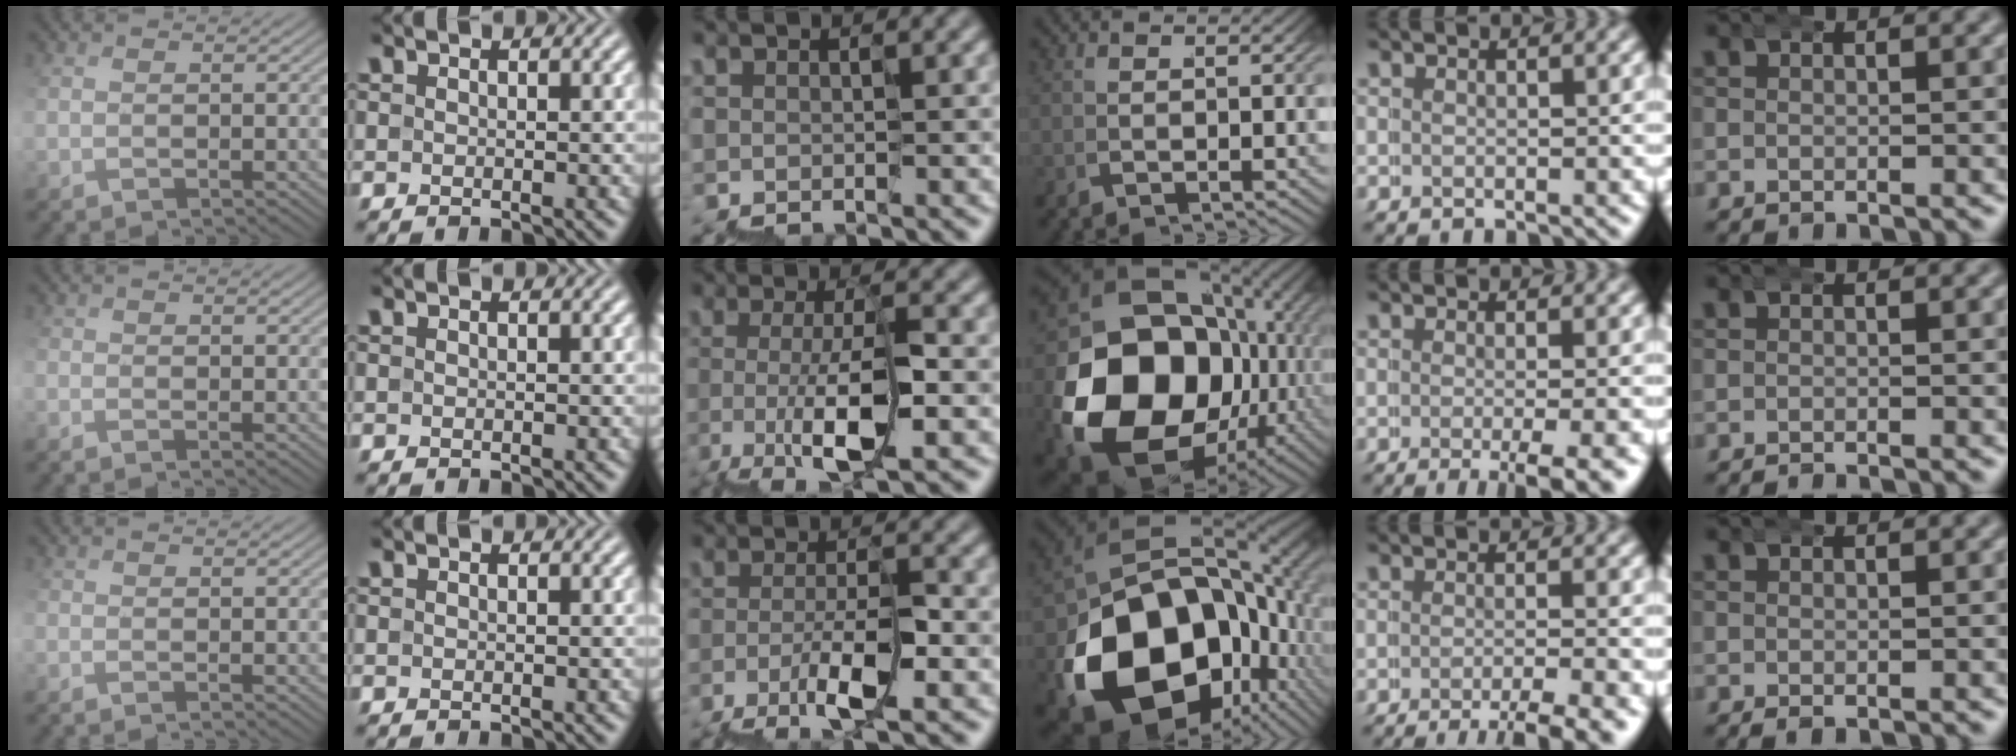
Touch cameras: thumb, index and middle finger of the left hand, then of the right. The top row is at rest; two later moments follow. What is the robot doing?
{"motion": "wrap", "object": "belt"}